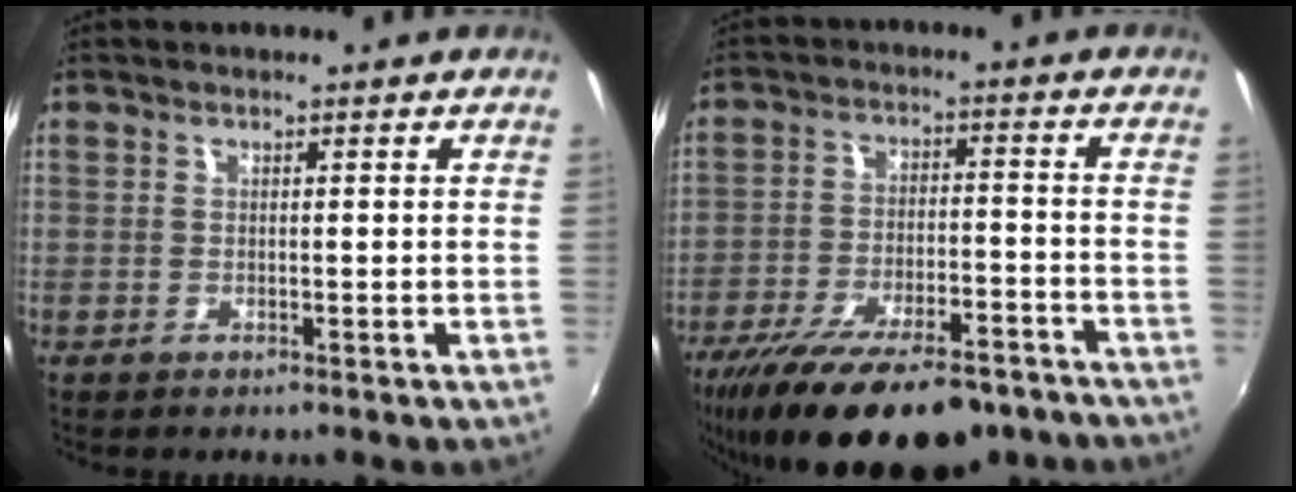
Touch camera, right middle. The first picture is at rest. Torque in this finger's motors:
{"motor_torque": [1.19, -0.94, 0.50, 0.21]}